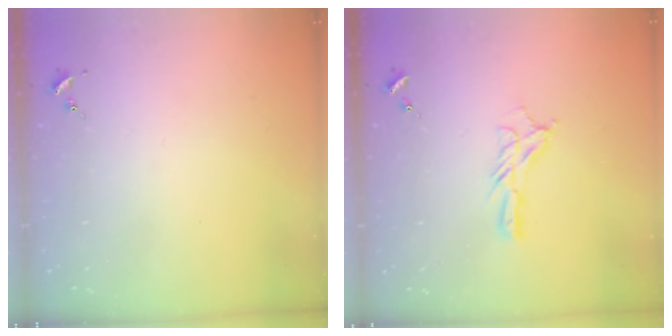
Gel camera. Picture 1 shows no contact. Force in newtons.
{"total": 9.5, "press": 9.5, "slide": 0.4}